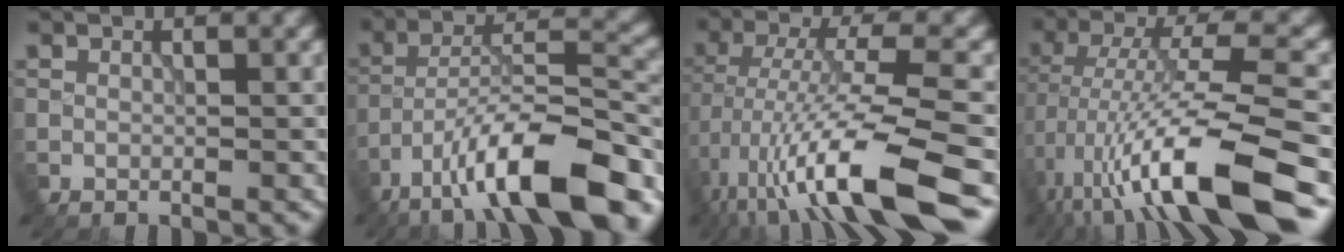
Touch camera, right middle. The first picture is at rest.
{"total": 13.1, "force": [-8.5, 3.6, 9.3], "torque": [-0.145, 0.014, -0.152]}
{"total": 11.3, "force": [-5.3, 2.5, 9.7], "torque": [-0.180, 0.003, -0.090]}
{"total": 12.3, "force": [-5.0, 2.8, 10.9], "torque": [-0.196, 0.010, -0.083]}